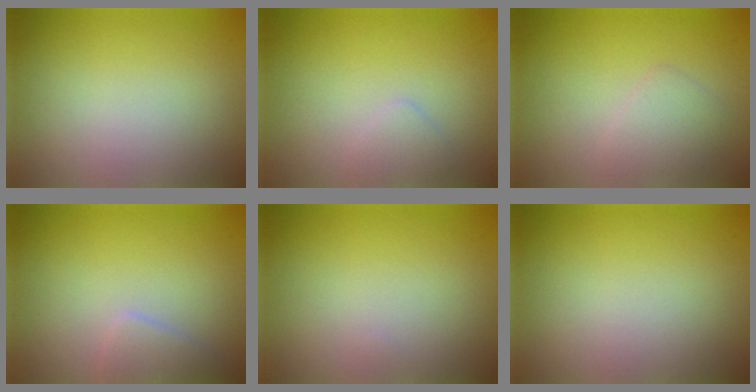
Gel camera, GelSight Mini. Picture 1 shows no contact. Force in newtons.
{"total": 1.1, "press": 1.1, "slide": 0.0}
{"total": 1.7, "press": 1.7, "slide": 0.2}
{"total": 1.6, "press": 1.6, "slide": 0.0}
{"total": 0.0}
{"total": 0.0}